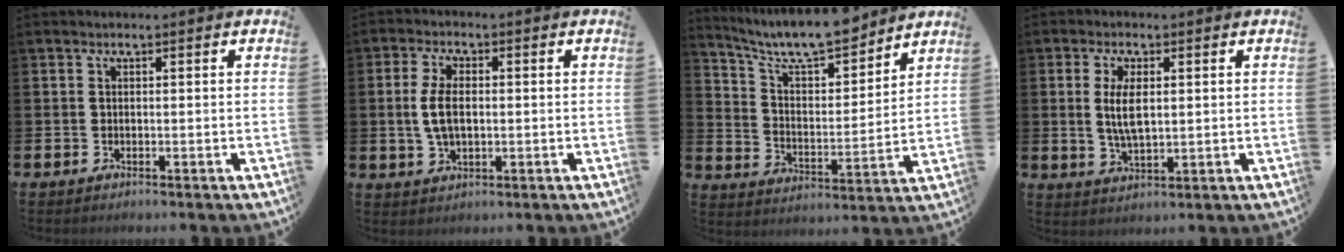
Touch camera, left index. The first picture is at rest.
{"total": 5.1, "force": [0.5, 2.6, 4.3], "torque": [-0.087, 0.005, 0.004]}
{"total": 9.5, "force": [8.8, 2.0, 3.1], "torque": [-0.079, -0.066, 0.152]}
{"total": 5.0, "force": [1.1, 2.0, 4.4], "torque": [-0.073, -0.001, 0.016]}